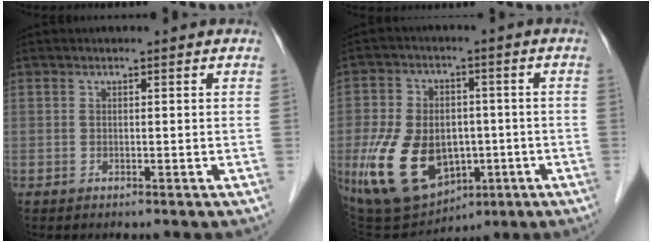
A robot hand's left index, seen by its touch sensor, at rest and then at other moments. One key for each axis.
{"total": 15.1, "fx": -3.7, "fy": 10.1, "fz": 10.7, "tx": -0.217, "ty": -0.001, "tz": -0.041}